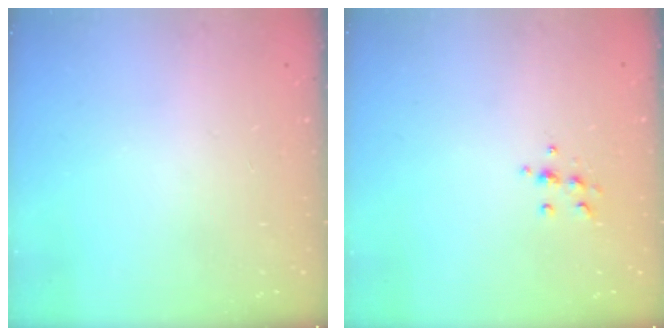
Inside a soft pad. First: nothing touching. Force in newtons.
{"total": 7.2, "press": 7.1, "slide": 0.7}